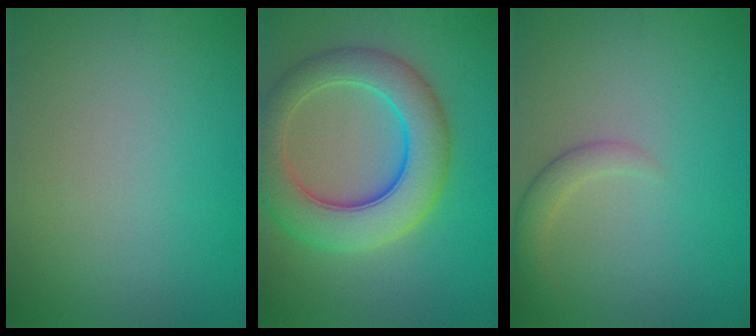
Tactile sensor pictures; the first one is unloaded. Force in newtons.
{"total": 8.2, "press": 8.2, "slide": 0.2}
{"total": 1.8, "press": 1.8, "slide": 0.1}